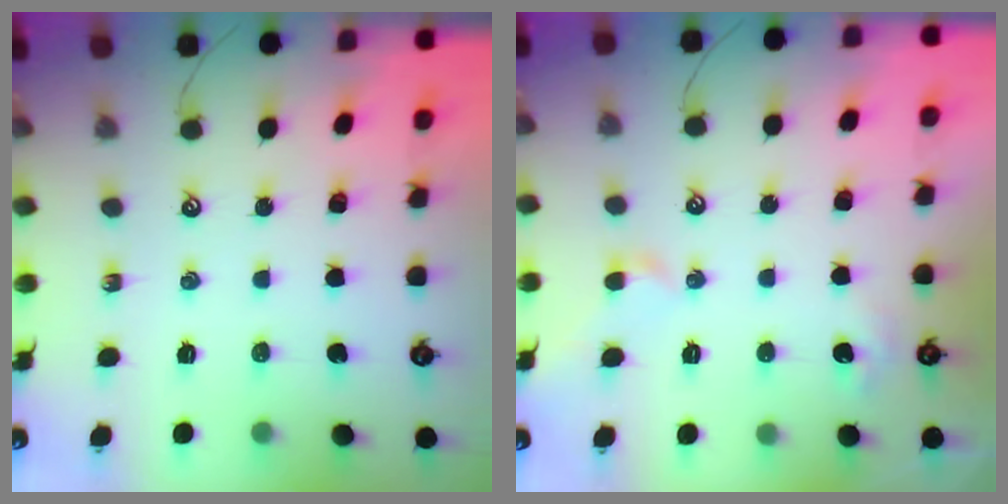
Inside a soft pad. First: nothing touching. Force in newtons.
{"total": 2.7, "press": 2.6, "slide": 0.6}